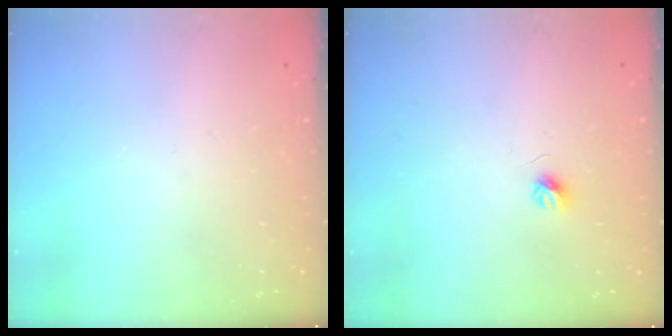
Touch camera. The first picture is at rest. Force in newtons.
{"total": 3.6, "press": 3.6, "slide": 0.4}